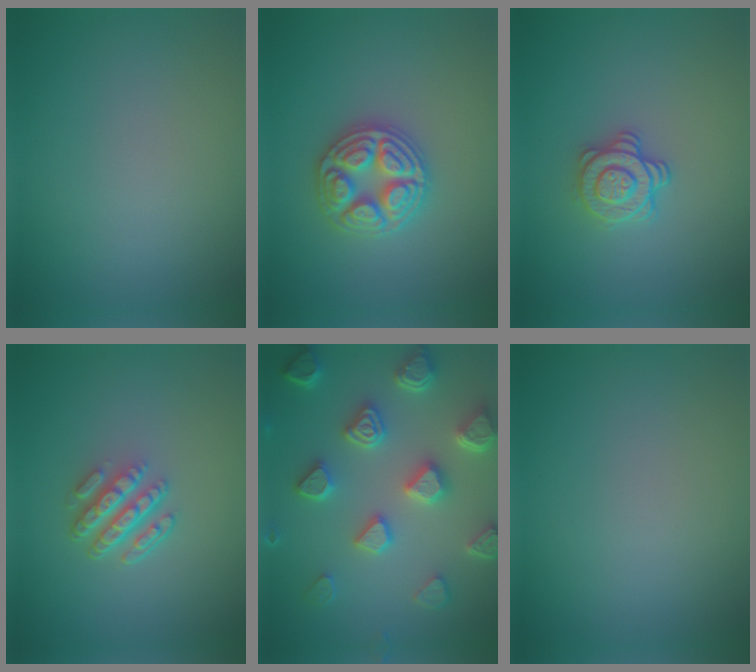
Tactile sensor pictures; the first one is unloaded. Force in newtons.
{"total": 4.9, "press": 4.8, "slide": 0.6}
{"total": 2.9, "press": 2.5, "slide": 1.4}
{"total": 4.3, "press": 3.0, "slide": 3.1}
{"total": 6.4, "press": 5.5, "slide": 3.3}
{"total": 0.0}